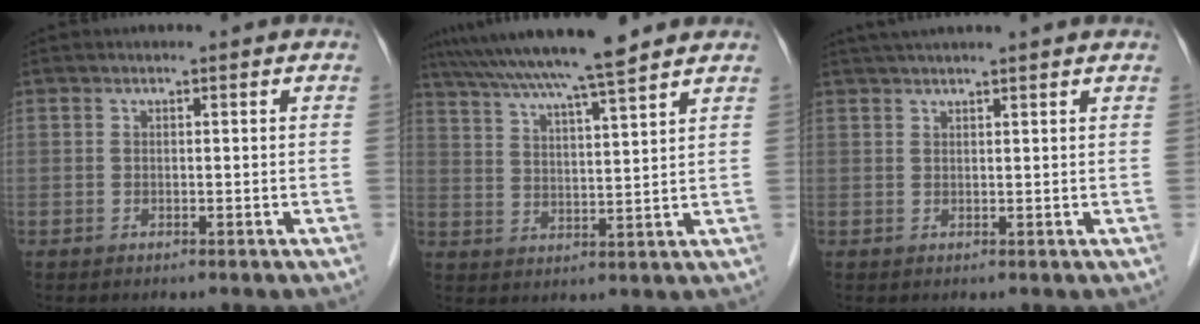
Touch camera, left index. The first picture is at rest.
{"total": 13.9, "force": [12.1, -0.7, 6.9], "torque": [-0.123, 0.024, 0.186]}
{"total": 6.9, "force": [6.0, -0.7, 3.4], "torque": [-0.048, 0.037, 0.082]}